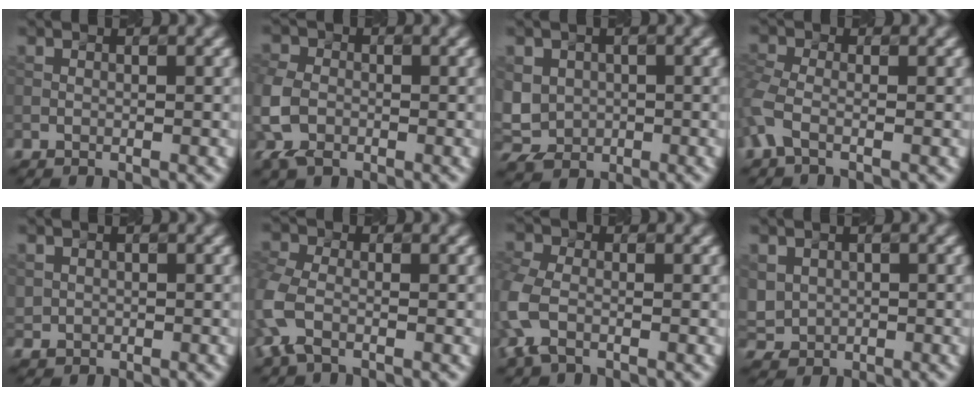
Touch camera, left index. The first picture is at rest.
{"total": 4.4, "force": [-1.6, 3.3, 2.5], "torque": [-0.068, -0.004, -0.040]}
{"total": 3.9, "force": [0.3, 3.6, 1.4], "torque": [-0.039, 0.003, 0.011]}
{"total": 2.5, "force": [-1.1, 1.1, 1.9], "torque": [-0.056, -0.001, -0.034]}
{"total": 1.1, "force": [0.2, 1.1, -0.1], "torque": [0.003, -0.001, 0.004]}
{"total": 4.3, "force": [-1.7, 2.6, 2.9], "torque": [-0.088, -0.002, -0.046]}
{"total": 4.8, "force": [-1.7, 3.0, 3.3], "torque": [-0.096, -0.005, -0.046]}
{"total": 2.4, "force": [0.6, 2.3, 0.5], "torque": [-0.023, 0.001, 0.018]}